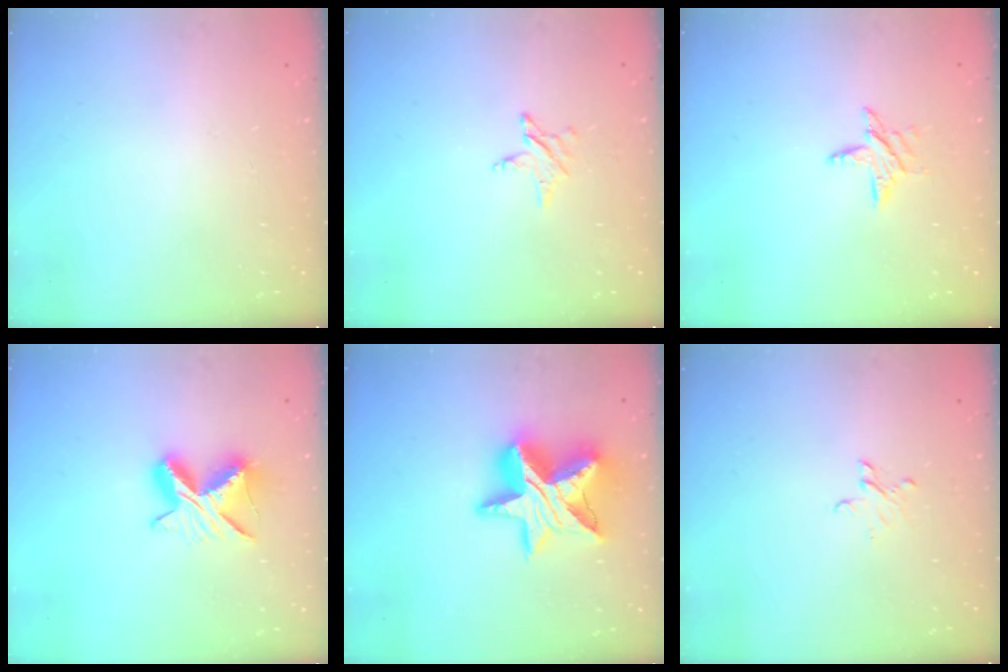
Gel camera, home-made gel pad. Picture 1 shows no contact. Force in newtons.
{"total": 2.9, "press": 2.8, "slide": 0.3}
{"total": 5.7, "press": 5.7, "slide": 0.6}
{"total": 9.3, "press": 9.3, "slide": 0.2}
{"total": 18.7, "press": 18.7, "slide": 1.2}
{"total": 3.4, "press": 3.3, "slide": 0.2}